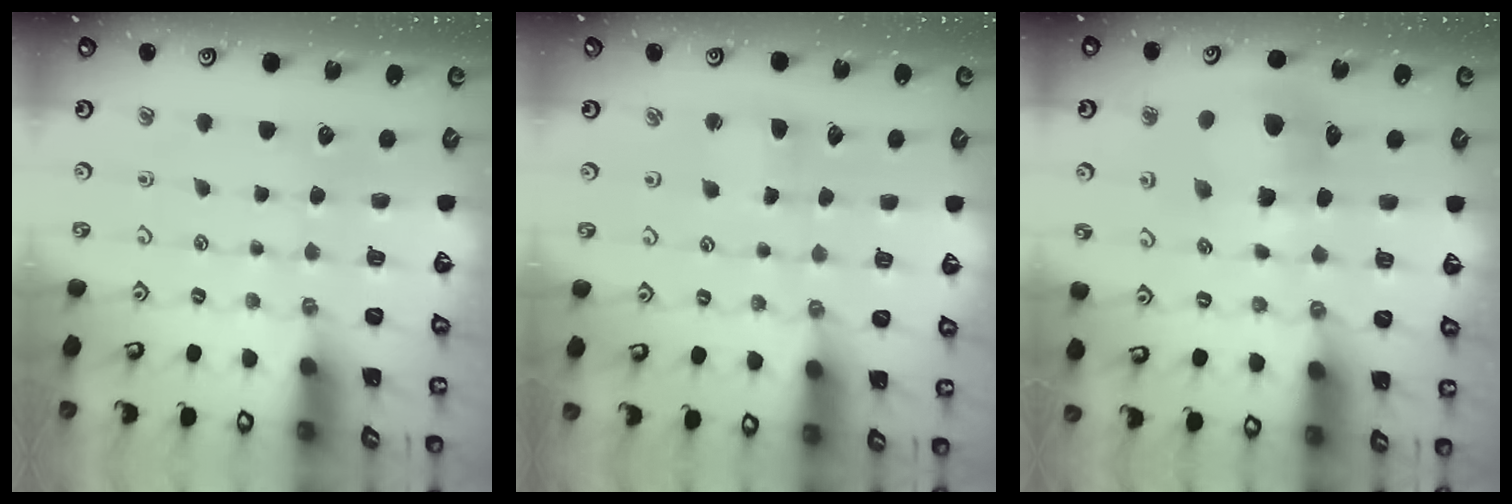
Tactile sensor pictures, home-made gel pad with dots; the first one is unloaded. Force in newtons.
{"total": 4.3, "press": 4.2, "slide": 0.6}
{"total": 9.2, "press": 9.1, "slide": 1.0}